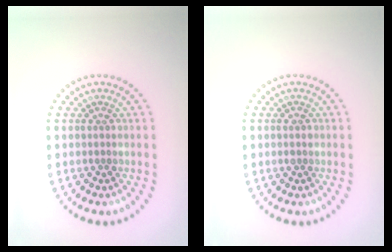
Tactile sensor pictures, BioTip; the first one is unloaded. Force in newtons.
{"total": 1.0, "press": 1.0, "slide": 0.0}